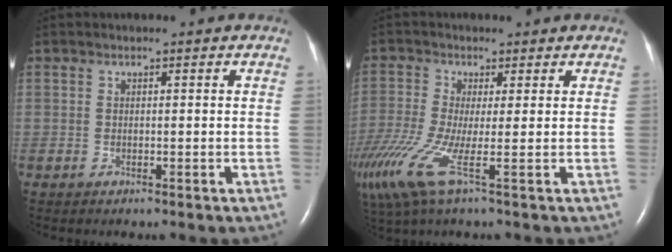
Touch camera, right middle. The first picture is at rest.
{"total": 8.5, "force": [-3.3, 0.6, 7.8], "torque": [-0.186, -0.030, -0.069]}